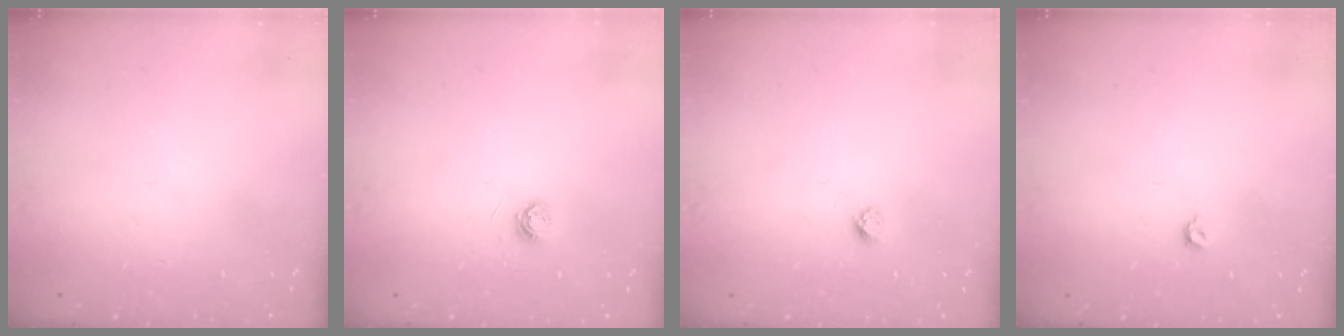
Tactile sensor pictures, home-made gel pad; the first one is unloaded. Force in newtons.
{"total": 4.5, "press": 4.5, "slide": 0.5}
{"total": 2.7, "press": 2.6, "slide": 0.3}
{"total": 3.9, "press": 3.8, "slide": 0.7}